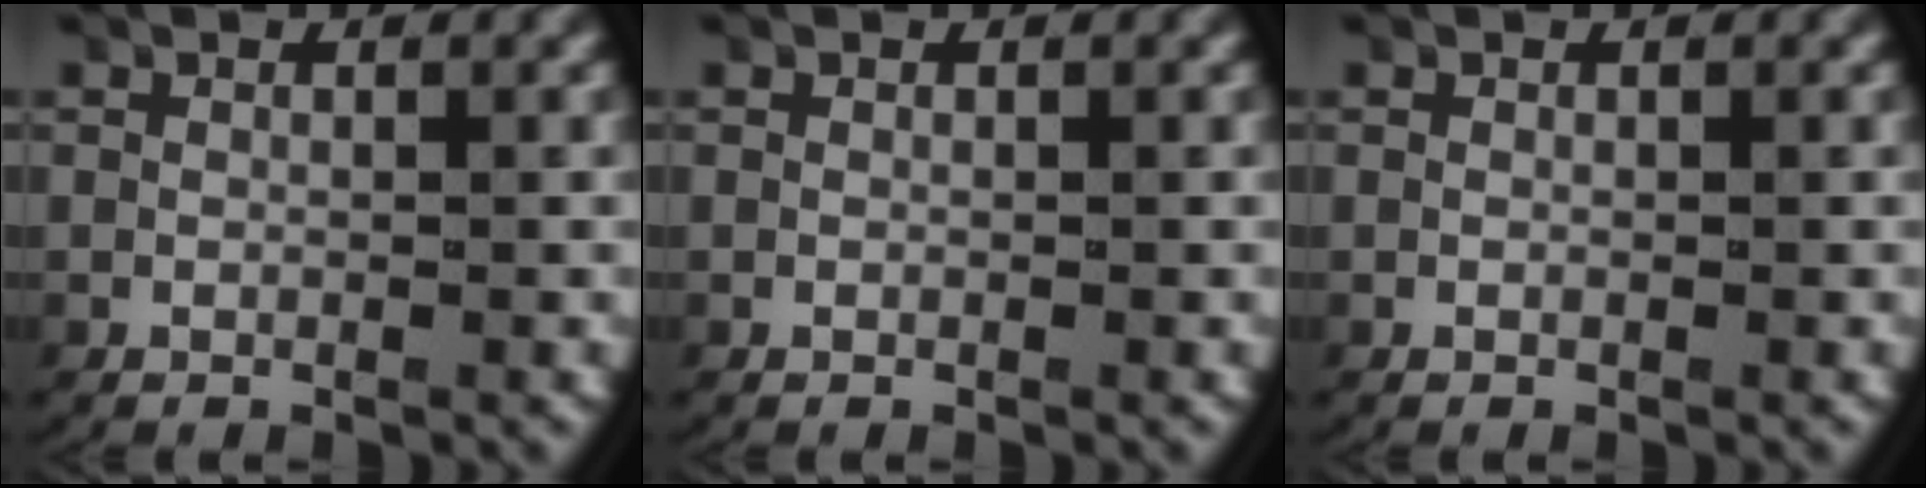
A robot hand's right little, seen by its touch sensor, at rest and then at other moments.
{"total": 0.0}
{"total": 0.0}